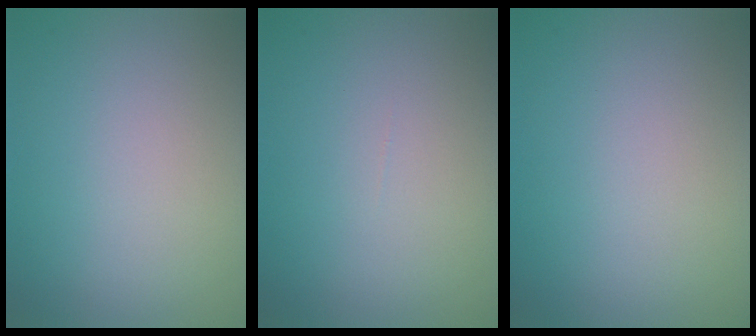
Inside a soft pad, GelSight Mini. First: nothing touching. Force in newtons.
{"total": 0.0}
{"total": 0.0}